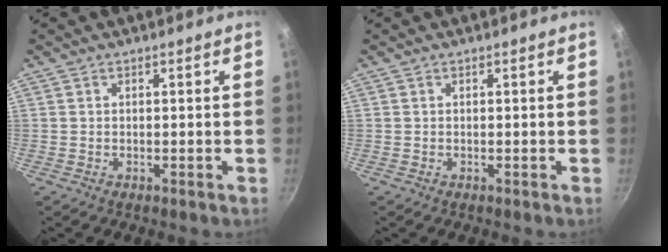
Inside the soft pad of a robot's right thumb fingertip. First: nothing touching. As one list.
[{"total": 0.0}]